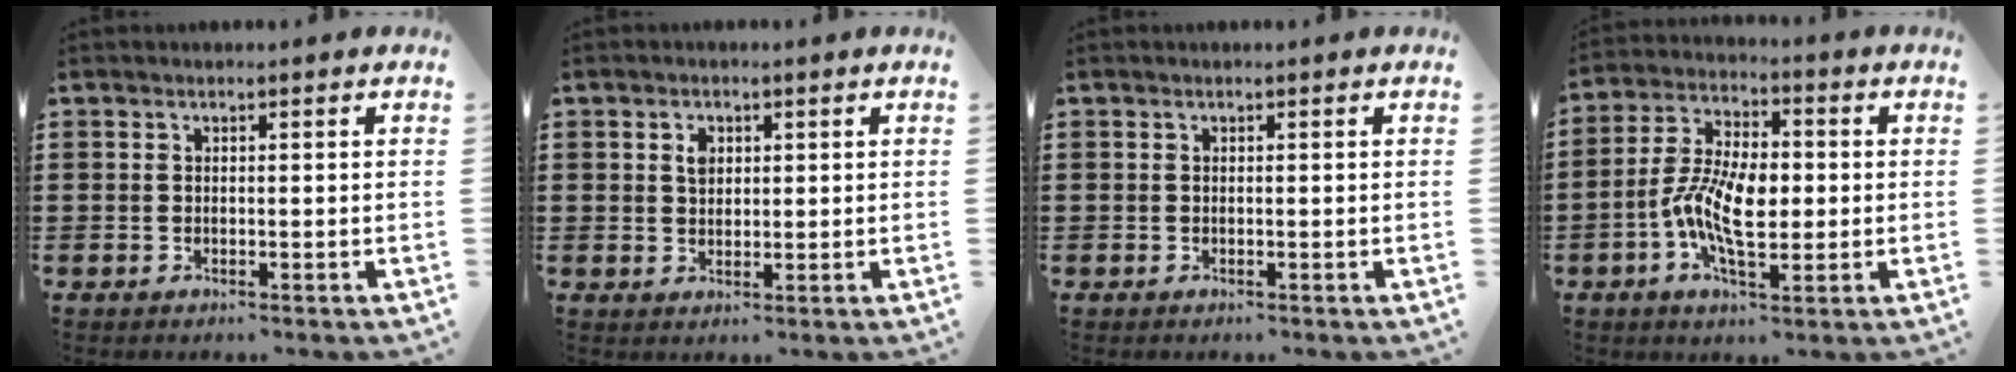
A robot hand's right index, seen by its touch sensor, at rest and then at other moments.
{"total": 2.1, "force": [0.8, 1.4, 1.3], "torque": [-0.028, 0.006, 0.014]}
{"total": 0.0}
{"total": 9.5, "force": [-1.4, 4.6, 8.2], "torque": [-0.185, 0.002, -0.033]}